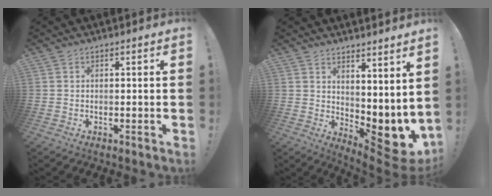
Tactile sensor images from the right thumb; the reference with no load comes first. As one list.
[{"total": 5.8, "force": [1.7, 2.7, 4.9], "torque": [-0.048, -0.049, 0.039]}]